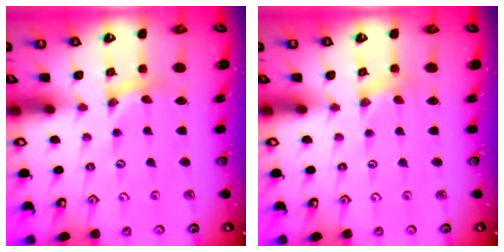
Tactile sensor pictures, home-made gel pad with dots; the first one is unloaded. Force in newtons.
{"total": 0.0}